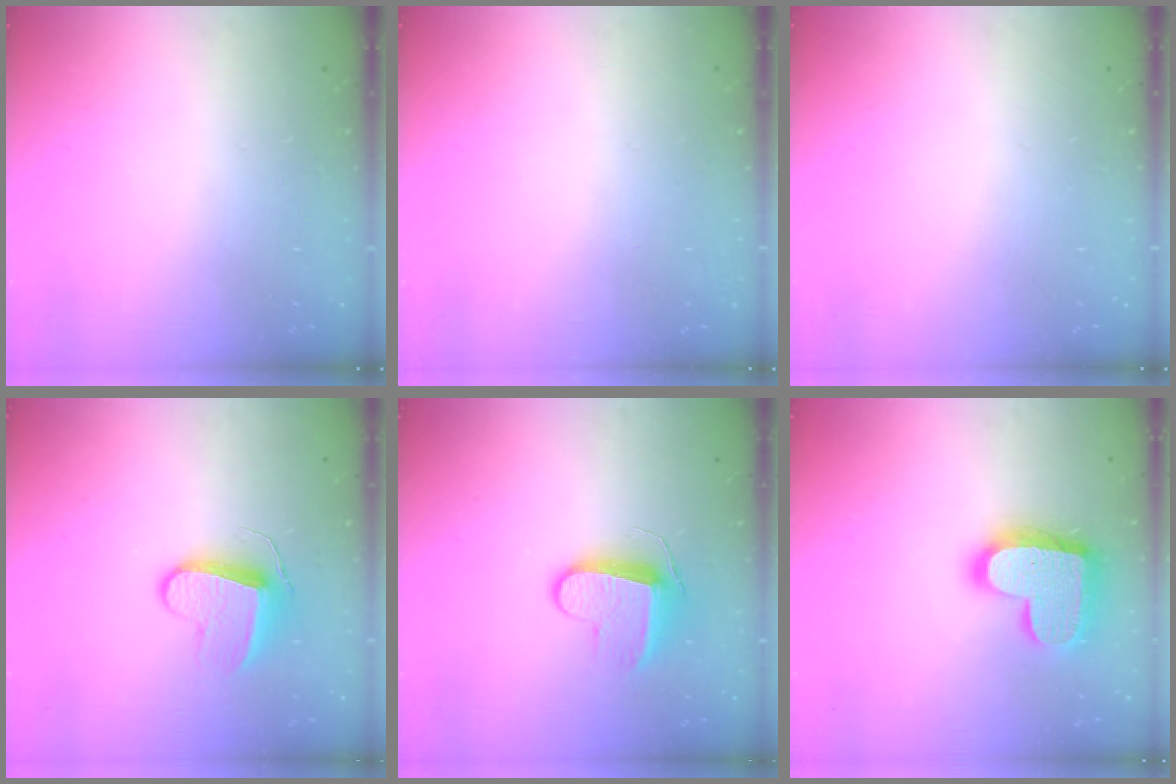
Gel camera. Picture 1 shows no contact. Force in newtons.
{"total": 0.0}
{"total": 0.0}
{"total": 9.9, "press": 9.8, "slide": 0.6}
{"total": 9.1, "press": 9.1, "slide": 0.3}
{"total": 18.7, "press": 18.7, "slide": 1.2}